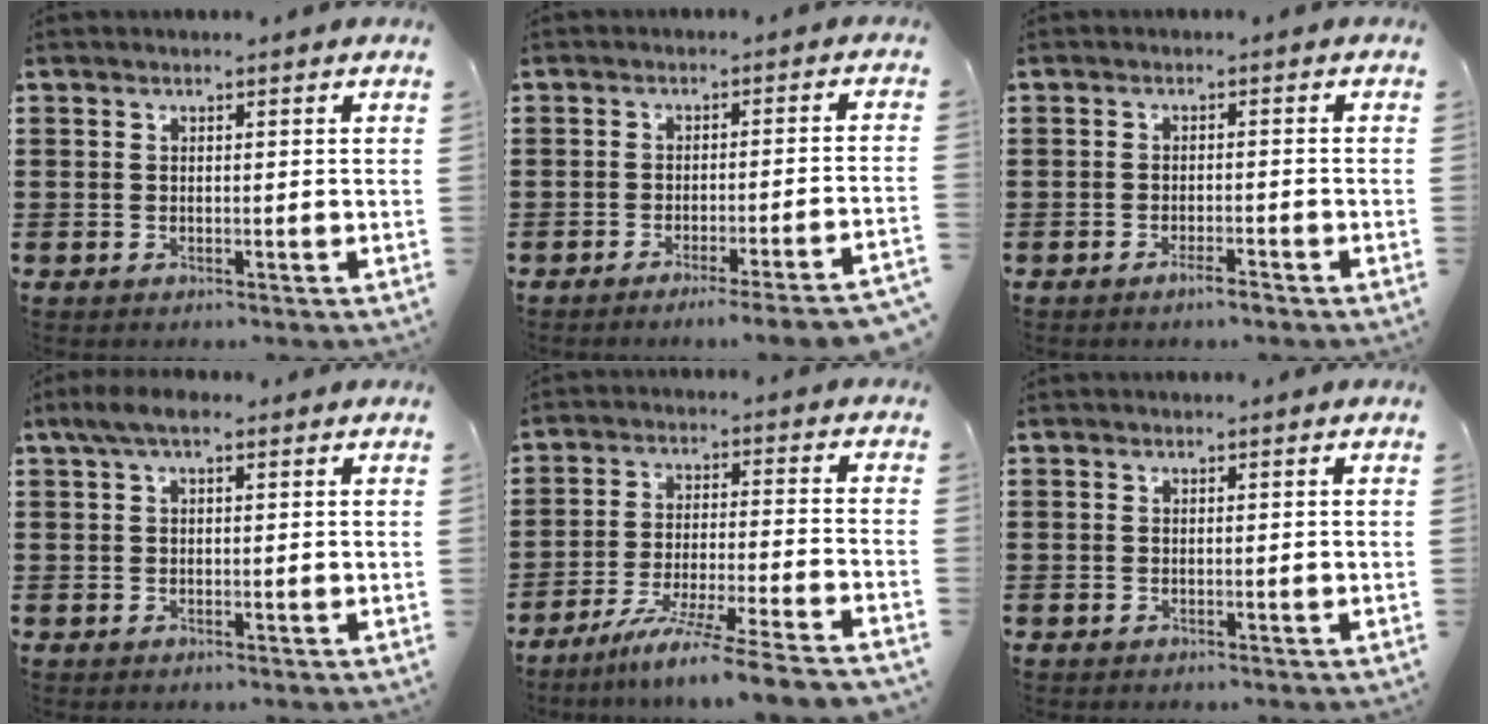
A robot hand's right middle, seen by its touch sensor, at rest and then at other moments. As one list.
[{"total": 3.7, "force": [-3.1, -0.7, 2.0], "torque": [-0.031, -0.014, -0.061]}, {"total": 2.1, "force": [-1.7, 0.2, 1.2], "torque": [-0.021, 0.000, -0.030]}, {"total": 3.2, "force": [1.8, 0.7, 2.5], "torque": [-0.054, 0.004, 0.032]}, {"total": 8.9, "force": [-7.7, -1.1, 4.3], "torque": [-0.078, -0.012, -0.151]}, {"total": 0.0}]